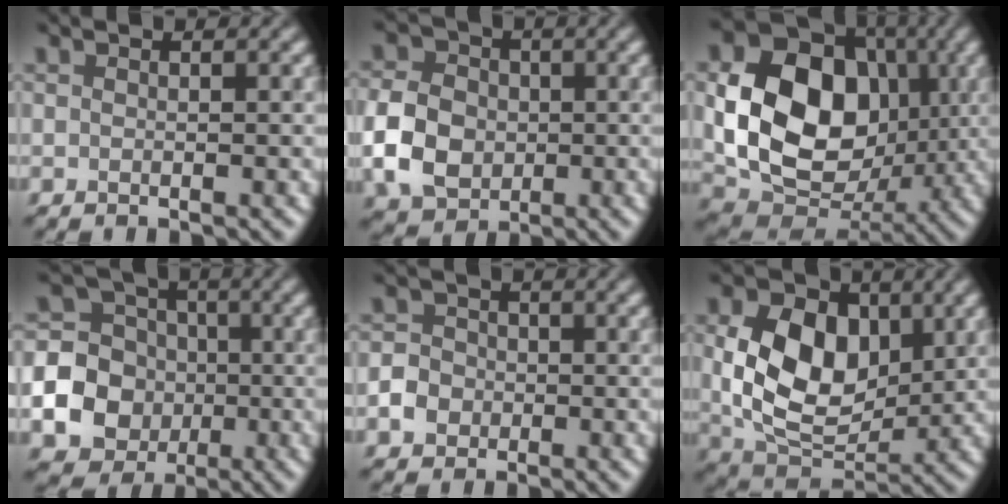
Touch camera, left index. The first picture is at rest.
{"total": 5.7, "force": [-1.4, 4.7, 2.9], "torque": [-0.064, 0.000, -0.035]}
{"total": 12.9, "force": [0.5, 10.1, 8.0], "torque": [-0.140, -0.013, 0.011]}
{"total": 16.9, "force": [-4.4, 16.0, 3.2], "torque": [-0.116, -0.035, -0.096]}
{"total": 2.2, "force": [-1.0, 1.9, 0.3], "torque": [0.001, 0.003, -0.019]}
{"total": 8.9, "force": [1.4, 6.3, 6.1], "torque": [-0.126, -0.008, 0.028]}